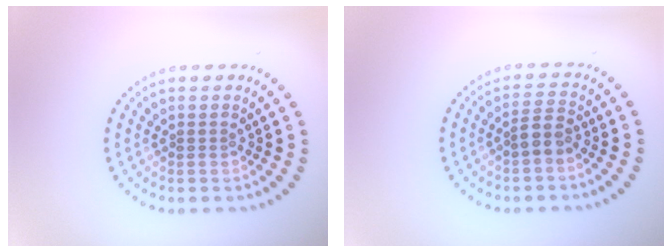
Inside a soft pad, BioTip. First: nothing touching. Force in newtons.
{"total": 2.1, "press": 1.8, "slide": 0.9}